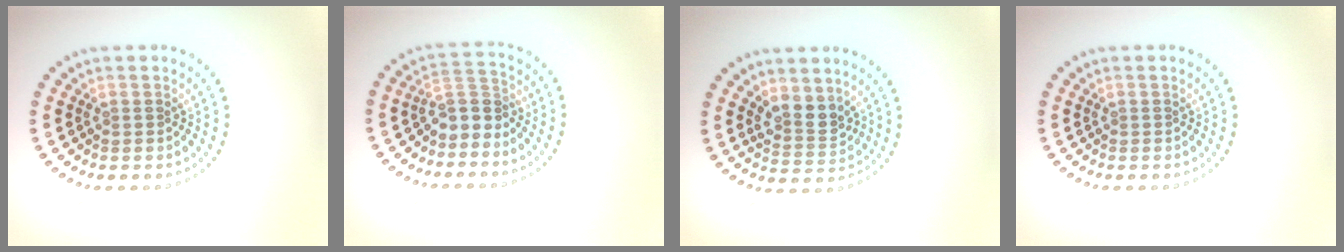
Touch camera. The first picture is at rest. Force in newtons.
{"total": 2.4, "press": 1.8, "slide": 1.6}
{"total": 2.6, "press": 2.4, "slide": 1.2}
{"total": 0.0}